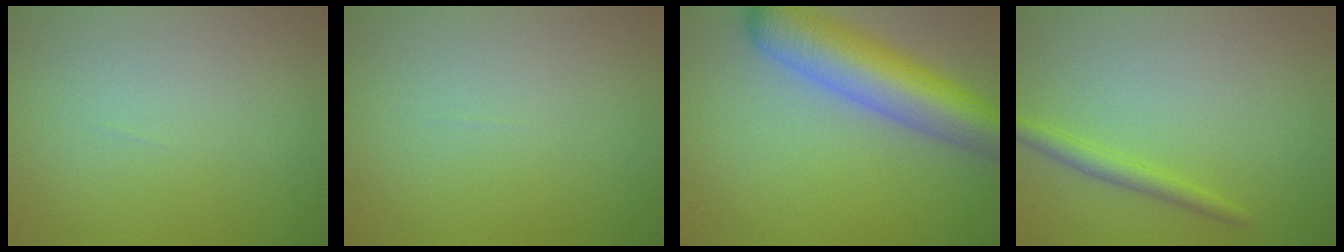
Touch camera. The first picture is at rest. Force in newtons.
{"total": 0.0}
{"total": 8.2, "press": 8.2, "slide": 0.4}
{"total": 1.8, "press": 1.8, "slide": 0.1}